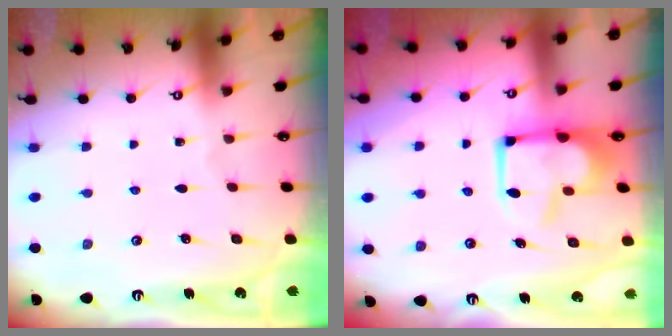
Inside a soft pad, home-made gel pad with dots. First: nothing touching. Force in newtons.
{"total": 2.1, "press": 2.0, "slide": 0.8}